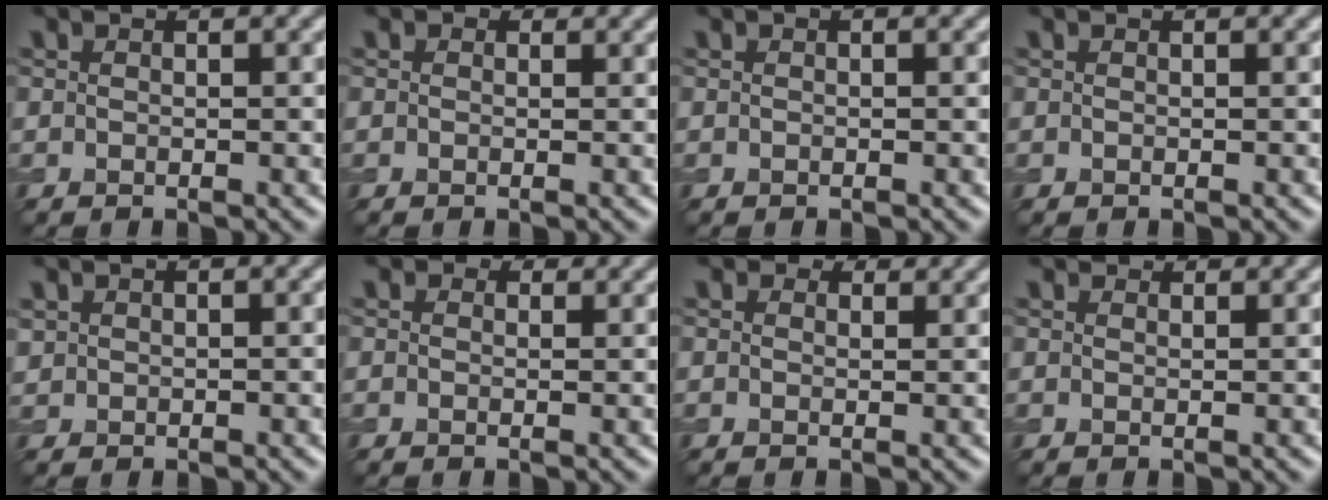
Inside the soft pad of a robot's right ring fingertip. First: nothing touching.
{"total": 0.6, "force": [0.3, 0.5, 0.3], "torque": [-0.001, -0.005, -0.003]}
{"total": 0.0}
{"total": 0.0}
{"total": 0.7, "force": [0.5, 0.5, 0.0], "torque": [-0.001, -0.001, 0.014]}
{"total": 1.3, "force": [0.8, 0.8, 0.5], "torque": [-0.007, -0.003, 0.002]}
{"total": 1.8, "force": [1.4, 0.9, 0.7], "torque": [-0.014, -0.003, 0.011]}
{"total": 2.4, "force": [2.1, 0.7, 0.7], "torque": [-0.015, -0.001, 0.028]}